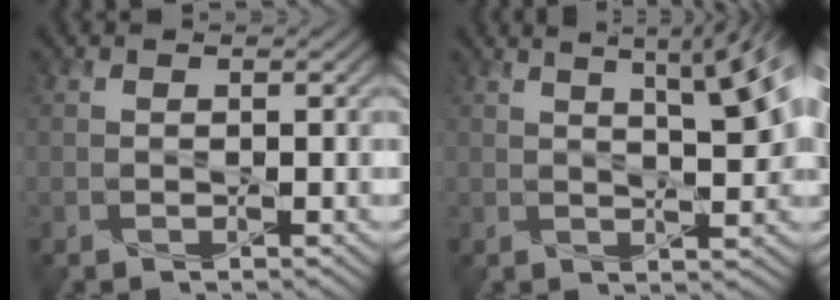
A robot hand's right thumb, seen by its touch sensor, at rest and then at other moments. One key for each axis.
{"total": 9.0, "fx": 3.8, "fy": 2.6, "fz": 7.7, "tx": -0.087, "ty": 0.030, "tz": 0.039}